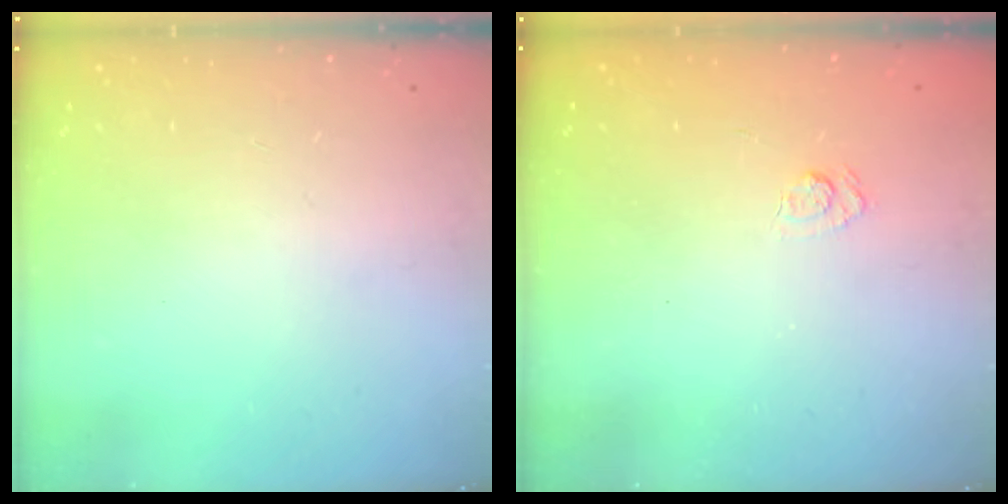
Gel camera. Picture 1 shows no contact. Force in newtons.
{"total": 2.5, "press": 2.1, "slide": 1.3}